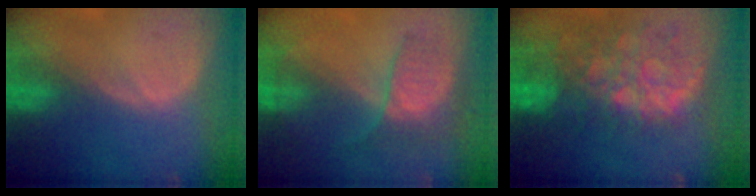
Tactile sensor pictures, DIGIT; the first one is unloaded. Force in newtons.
{"total": 7.2, "press": 6.0, "slide": 3.9}
{"total": 11.1, "press": 9.6, "slide": 5.6}